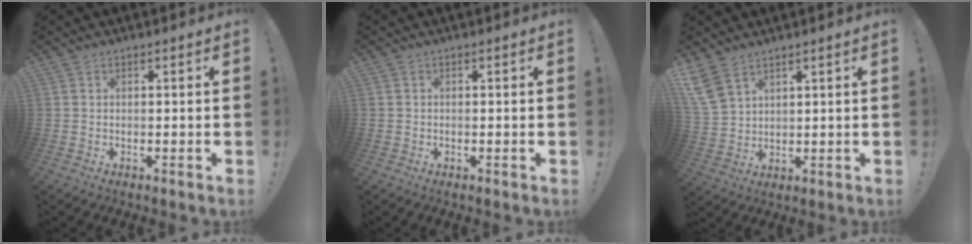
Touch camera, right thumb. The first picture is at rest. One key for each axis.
{"total": 0.6, "fx": -0.3, "fy": 0.6, "fz": 0.1, "tx": -0.008, "ty": 0.005, "tz": -0.004}
{"total": 8.0, "fx": 5.4, "fy": 4.1, "fz": 4.1, "tx": -0.092, "ty": -0.020, "tz": 0.111}